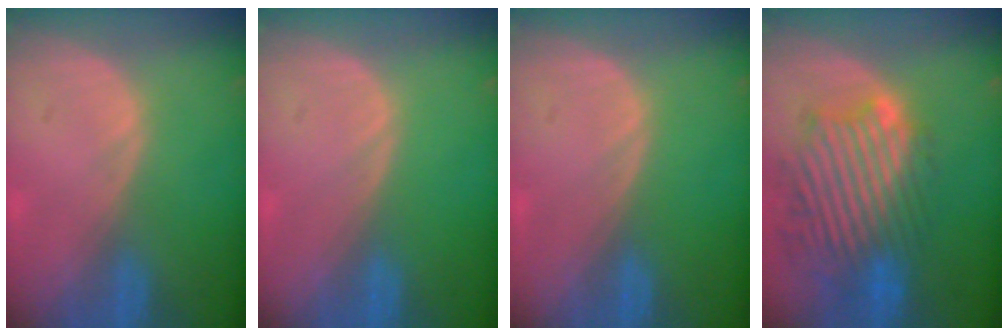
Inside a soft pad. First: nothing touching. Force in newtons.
{"total": 0.0}
{"total": 0.0}
{"total": 12.1, "press": 10.9, "slide": 5.2}